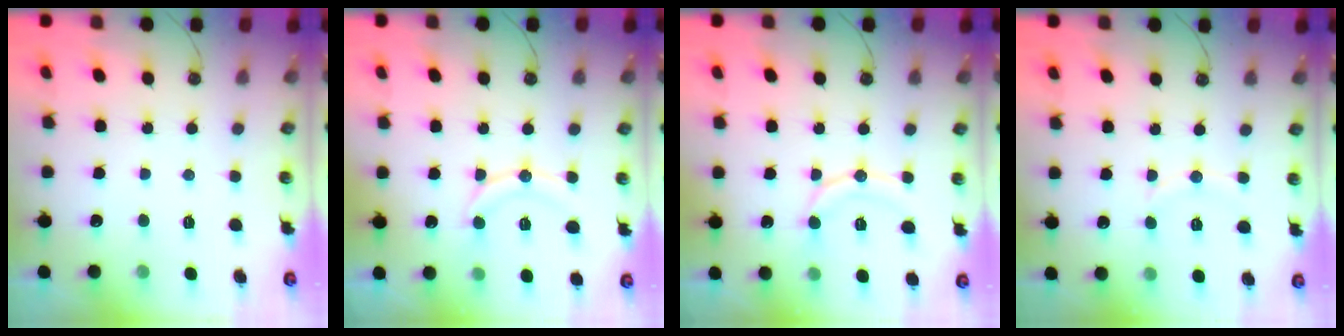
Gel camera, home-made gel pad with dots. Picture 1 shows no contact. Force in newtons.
{"total": 11.4, "press": 11.3, "slide": 1.0}
{"total": 11.3, "press": 11.2, "slide": 0.8}
{"total": 6.3, "press": 6.3, "slide": 0.7}